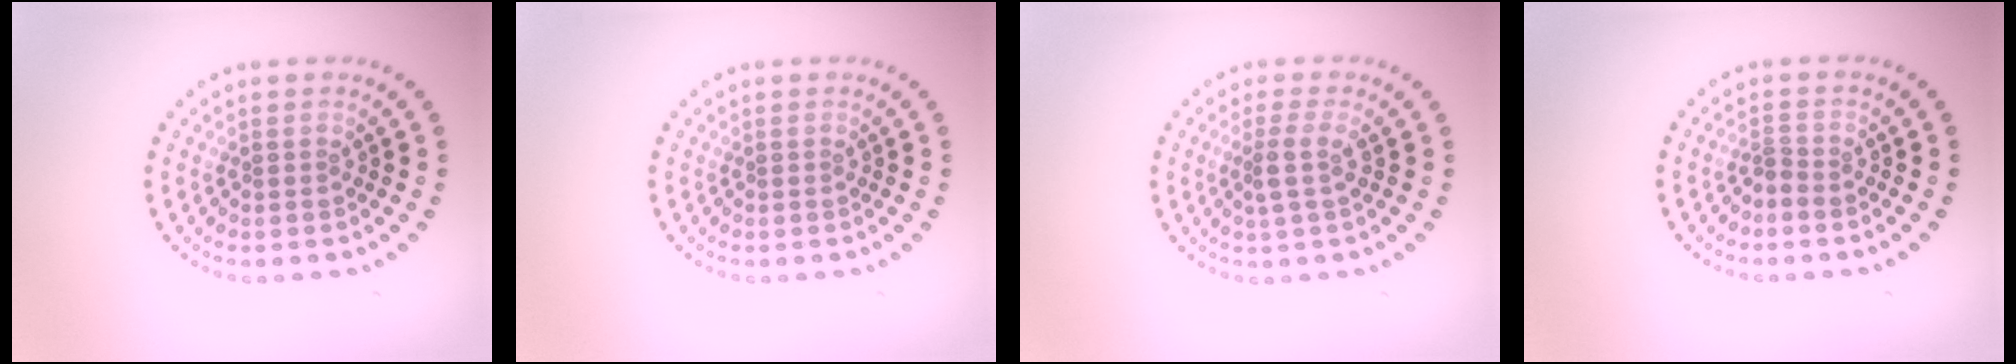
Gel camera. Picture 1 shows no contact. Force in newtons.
{"total": 0.0}
{"total": 2.0, "press": 1.6, "slide": 1.3}
{"total": 0.9, "press": 0.5, "slide": 0.8}